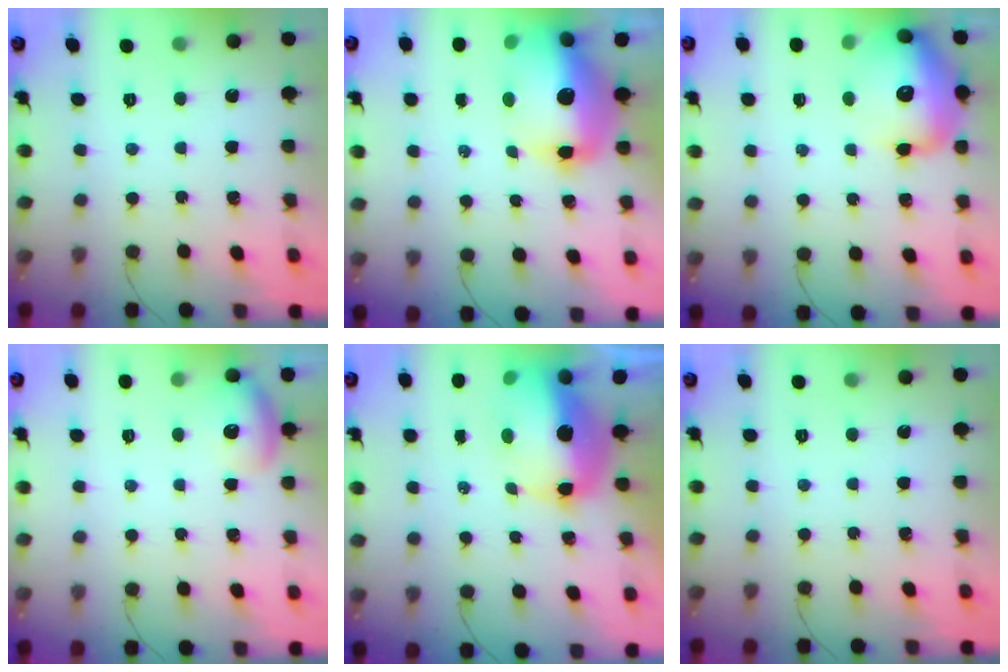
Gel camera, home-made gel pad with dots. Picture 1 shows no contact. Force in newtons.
{"total": 16.9, "press": 16.3, "slide": 4.3}
{"total": 18.3, "press": 18.1, "slide": 2.9}
{"total": 10.2, "press": 9.3, "slide": 4.3}
{"total": 14.3, "press": 14.0, "slide": 2.9}
{"total": 0.0}